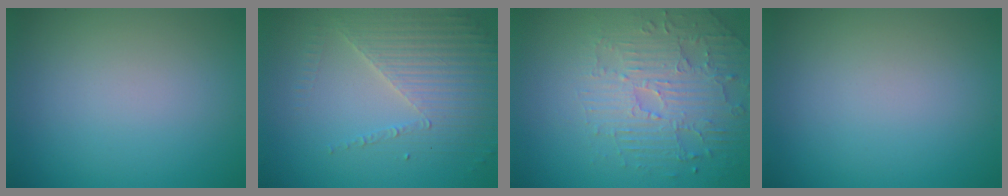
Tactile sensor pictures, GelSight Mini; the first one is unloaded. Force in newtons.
{"total": 4.0, "press": 3.7, "slide": 1.5}
{"total": 4.6, "press": 3.9, "slide": 2.5}
{"total": 0.0}